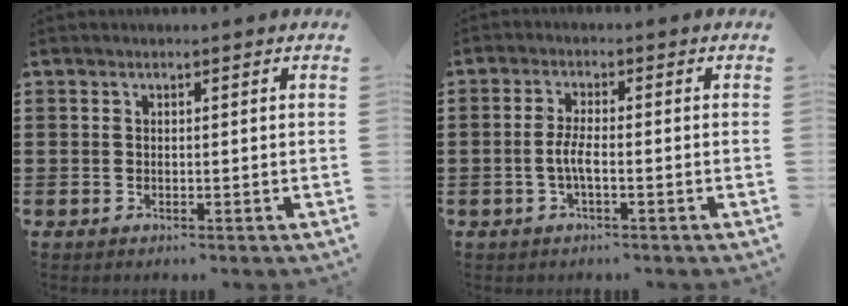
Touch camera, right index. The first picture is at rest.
{"total": 3.4, "force": [-1.0, 0.5, 3.2], "torque": [-0.080, -0.010, -0.026]}